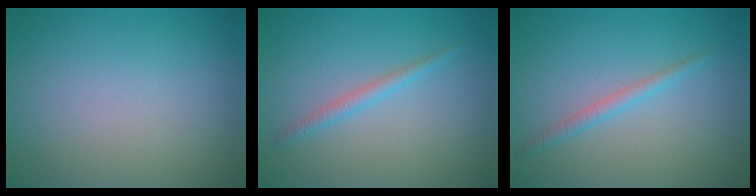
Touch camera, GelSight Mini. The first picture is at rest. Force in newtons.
{"total": 1.4, "press": 1.4, "slide": 0.0}
{"total": 1.4, "press": 1.4, "slide": 0.1}